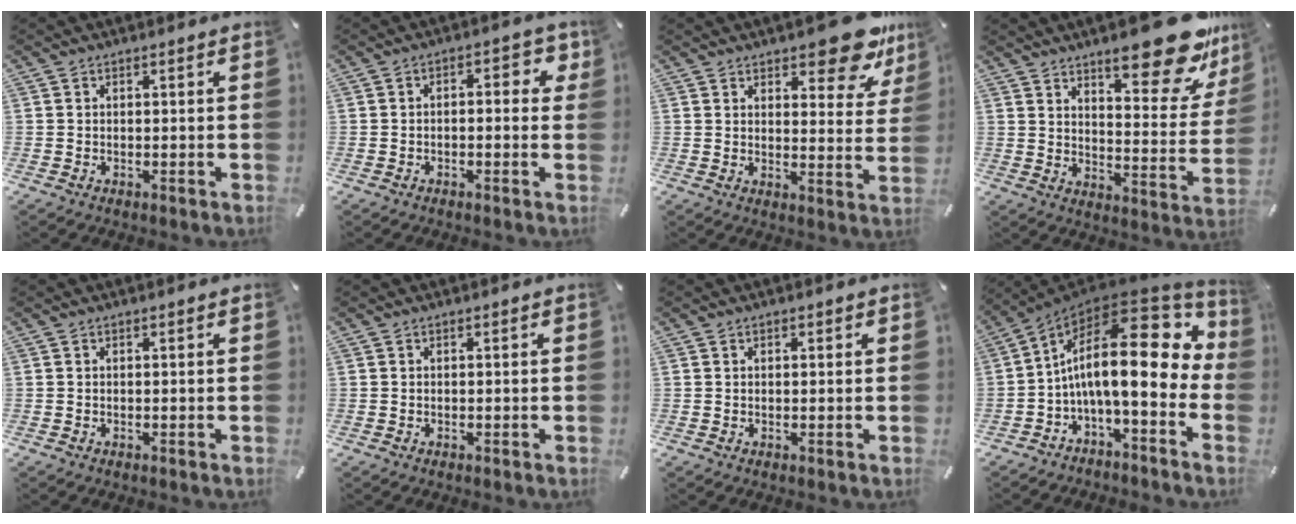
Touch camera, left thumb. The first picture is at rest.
{"total": 4.6, "force": [-0.5, 2.3, 4.0], "torque": [-0.051, 0.007, -0.018]}
{"total": 12.9, "force": [9.8, 5.1, 6.8], "torque": [-0.073, -0.071, 0.168]}
{"total": 21.4, "force": [14.9, 7.2, 13.6], "torque": [-0.177, -0.114, 0.244]}
{"total": 0.0}
{"total": 0.0}
{"total": 0.6, "force": [0.2, 0.5, 0.3], "torque": [-0.005, 0.003, 0.004]}
{"total": 22.0, "force": [3.7, 8.1, 20.1], "torque": [-0.339, -0.050, 0.060]}